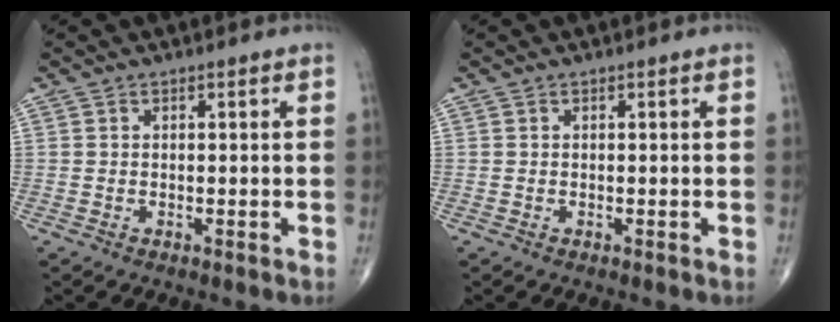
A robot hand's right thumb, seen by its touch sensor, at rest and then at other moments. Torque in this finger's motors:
{"motor_torque": [0.00, 0.00, 0.04, 0.04, 0.02]}